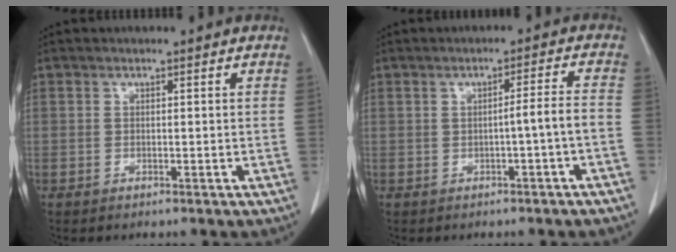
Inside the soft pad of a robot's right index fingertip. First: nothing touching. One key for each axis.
{"total": 3.1, "fx": -1.1, "fy": -0.5, "fz": 2.8, "tx": -0.037, "ty": 0.007, "tz": -0.018}